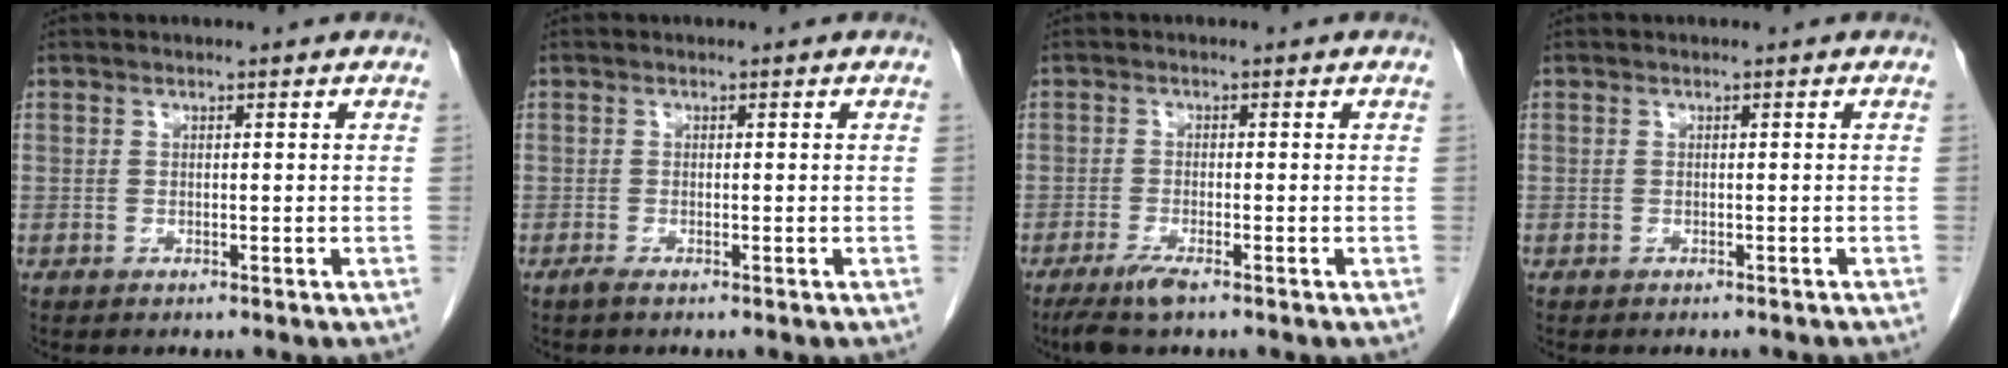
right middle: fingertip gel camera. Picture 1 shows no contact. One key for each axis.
{"total": 0.8, "fx": -0.6, "fy": 0.0, "fz": 0.6, "tx": -0.015, "ty": -0.003, "tz": -0.014}
{"total": 3.7, "fx": -2.5, "fy": 0.3, "fz": 2.6, "tx": -0.057, "ty": -0.010, "tz": -0.049}
{"total": 3.1, "fx": -2.9, "fy": 0.6, "fz": 1.0, "tx": -0.015, "ty": -0.006, "tz": -0.032}